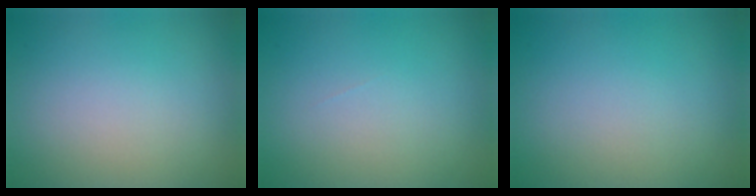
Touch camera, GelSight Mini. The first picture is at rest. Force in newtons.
{"total": 0.0}
{"total": 0.0}